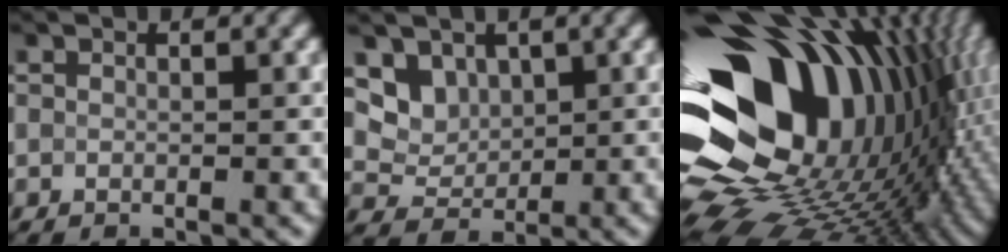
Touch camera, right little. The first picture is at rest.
{"total": 3.4, "force": [2.0, 2.4, 1.2], "torque": [-0.032, -0.013, 0.055]}
{"total": 20.3, "force": [1.3, 13.4, 15.2], "torque": [-0.259, -0.020, 0.018]}